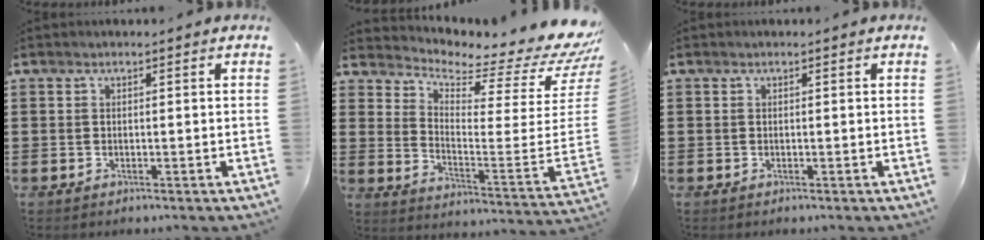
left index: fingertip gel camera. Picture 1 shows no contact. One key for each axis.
{"total": 4.2, "fx": 3.5, "fy": 0.7, "fz": 2.3, "tx": -0.051, "ty": -0.055, "tz": 0.051}
{"total": 0.0}